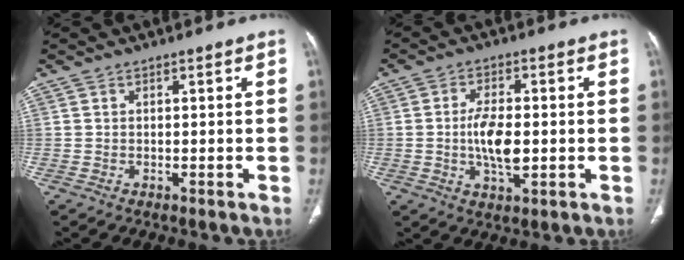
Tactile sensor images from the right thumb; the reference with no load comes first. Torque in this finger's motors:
{"motor_torque": [0.88, 2.27, 1.03, -0.35, 0.13]}